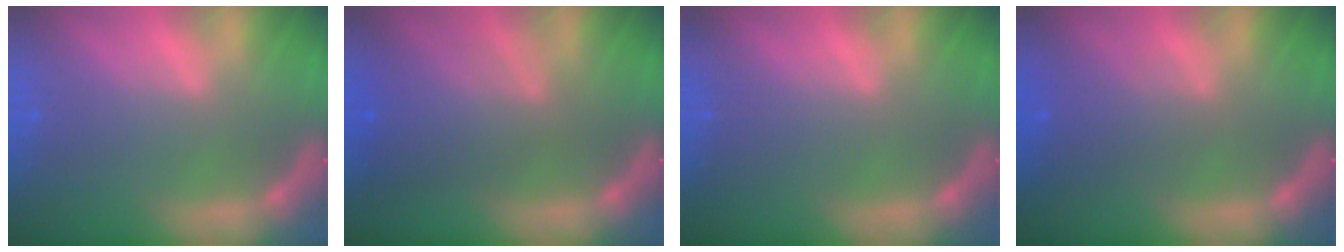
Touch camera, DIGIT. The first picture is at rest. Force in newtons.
{"total": 5.1}
{"total": 0.0}
{"total": 3.0}